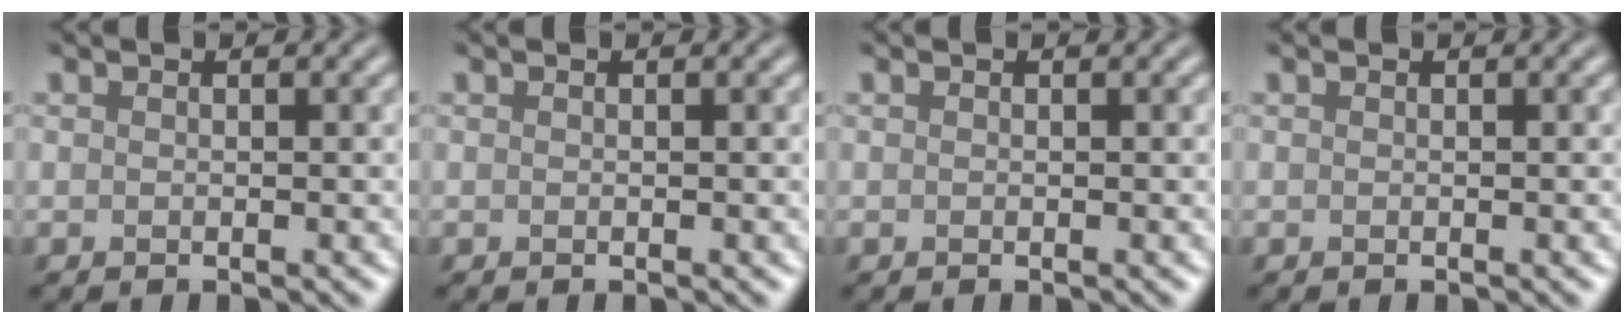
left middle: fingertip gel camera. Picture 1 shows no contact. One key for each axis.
{"total": 0.0}
{"total": 0.0}
{"total": 0.0}